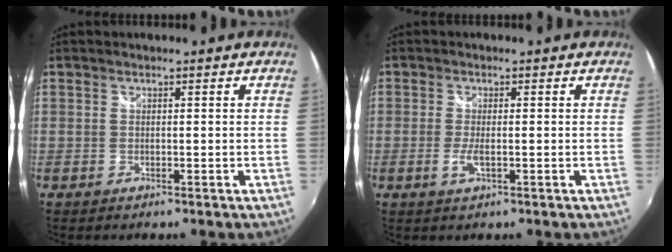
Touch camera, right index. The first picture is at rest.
{"total": 2.8, "force": [-0.8, 0.5, 2.7], "torque": [-0.058, -0.006, -0.014]}